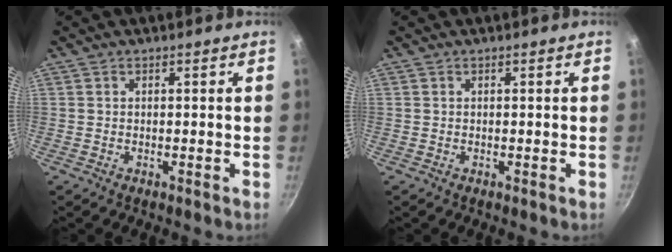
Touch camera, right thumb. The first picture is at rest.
{"total": 0.0}